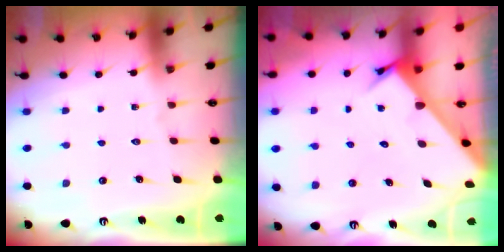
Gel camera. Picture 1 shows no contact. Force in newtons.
{"total": 3.4, "press": 3.4, "slide": 0.2}